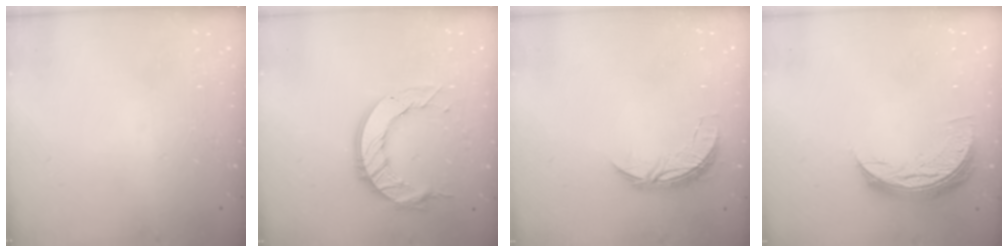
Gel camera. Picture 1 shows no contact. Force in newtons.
{"total": 12.5, "press": 12.4, "slide": 0.9}
{"total": 6.5, "press": 6.5, "slide": 0.4}
{"total": 7.6, "press": 7.6, "slide": 0.7}